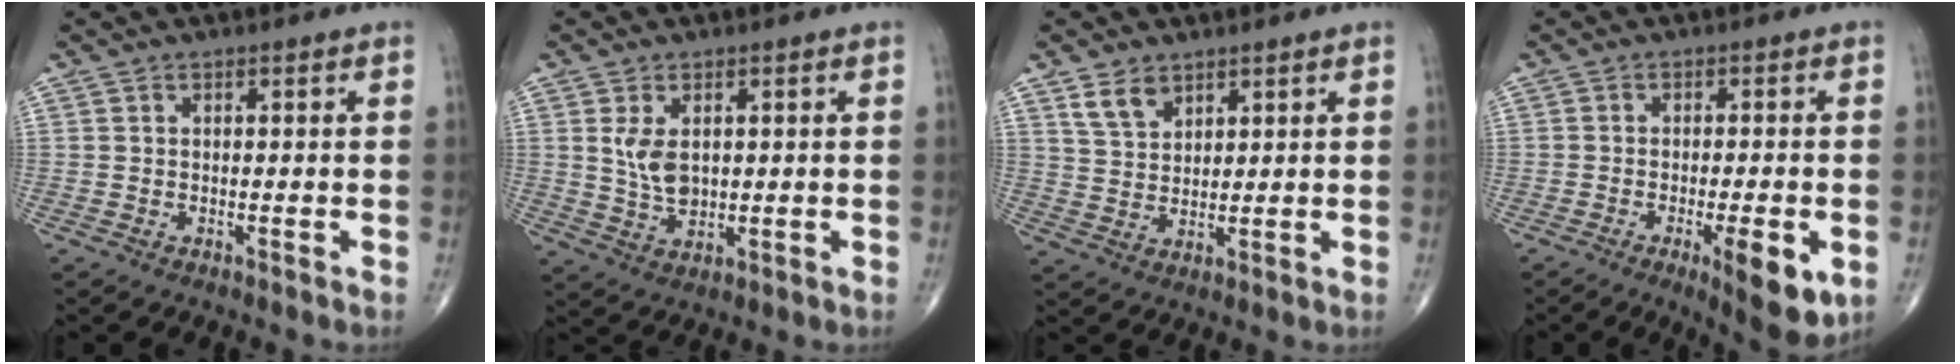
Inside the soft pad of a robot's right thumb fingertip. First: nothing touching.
{"total": 5.7, "force": [1.2, 3.4, 4.4], "torque": [-0.076, -0.011, 0.031]}
{"total": 5.2, "force": [3.4, 3.1, 2.4], "torque": [-0.029, -0.021, 0.072]}
{"total": 9.2, "force": [-3.3, 2.6, 8.1], "torque": [-0.107, -0.008, -0.043]}